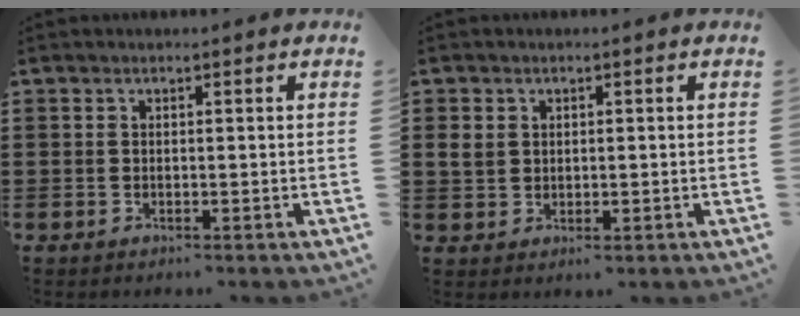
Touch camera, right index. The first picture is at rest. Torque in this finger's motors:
{"motor_torque": [0.56, 0.31, 0.07, 0.03]}